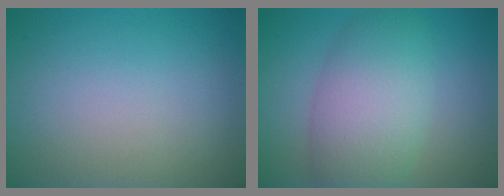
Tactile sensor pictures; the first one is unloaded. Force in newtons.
{"total": 6.9, "press": 6.9, "slide": 0.4}